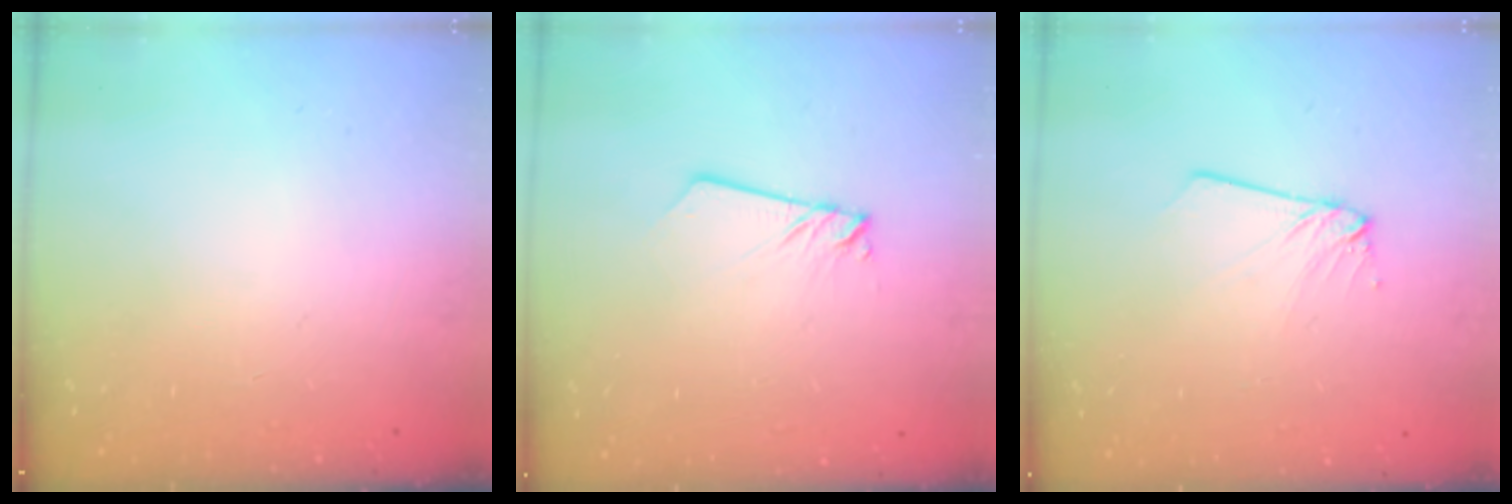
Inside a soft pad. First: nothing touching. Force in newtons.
{"total": 1.9, "press": 1.9, "slide": 0.2}
{"total": 3.5, "press": 3.4, "slide": 0.3}